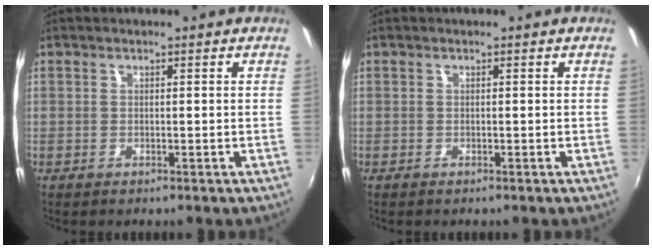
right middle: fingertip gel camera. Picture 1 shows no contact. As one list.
[{"total": 0.0}]